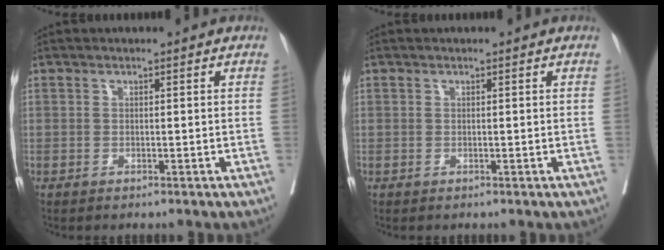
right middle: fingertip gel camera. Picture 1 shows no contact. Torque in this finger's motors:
{"motor_torque": [-0.42, 0.47, 0.01, 0.02]}